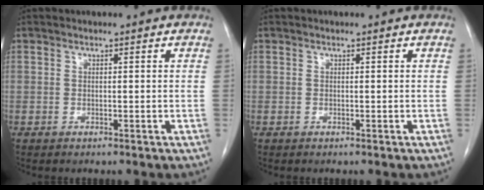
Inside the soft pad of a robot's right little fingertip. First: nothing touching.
{"total": 0.0}